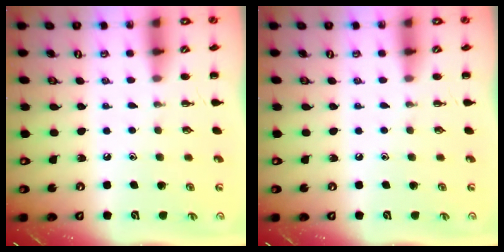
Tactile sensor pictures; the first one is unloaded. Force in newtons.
{"total": 0.0}